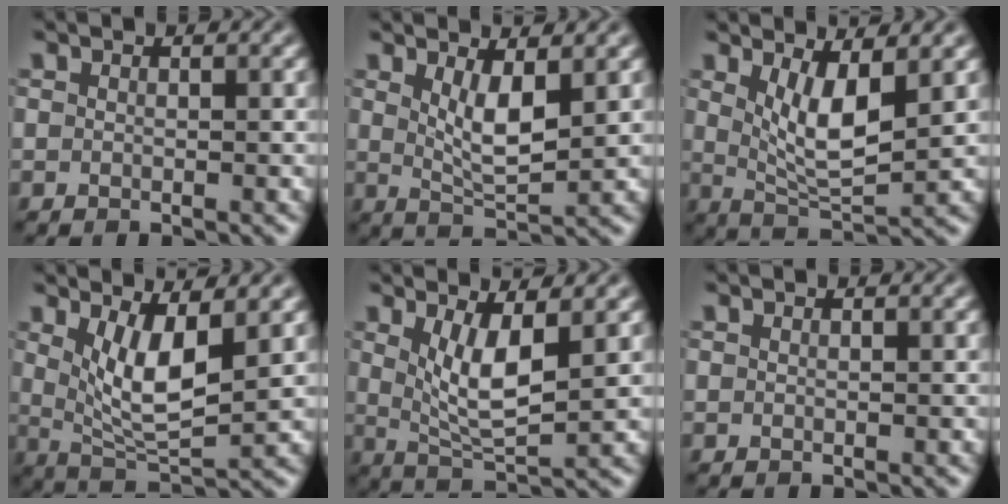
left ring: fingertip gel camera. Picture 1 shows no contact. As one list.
[{"total": 3.7, "force": [0.9, 1.2, 3.4], "torque": [-0.065, -0.011, 0.024]}, {"total": 4.8, "force": [1.3, 1.6, 4.3], "torque": [-0.080, -0.016, 0.033]}, {"total": 5.3, "force": [1.3, 1.8, 4.8], "torque": [-0.091, -0.017, 0.033]}, {"total": 4.7, "force": [1.0, 1.5, 4.3], "torque": [-0.083, -0.014, 0.027]}, {"total": 0.0}]